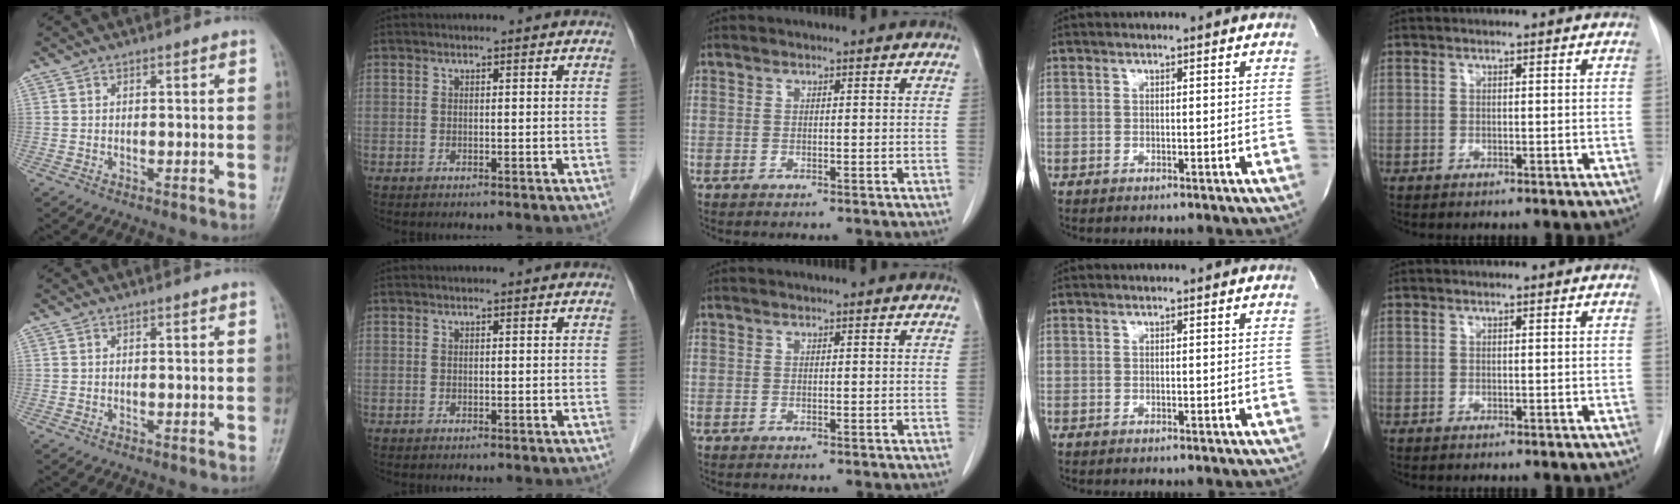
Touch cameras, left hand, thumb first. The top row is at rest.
{}